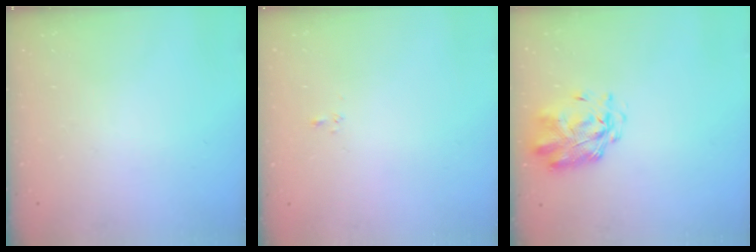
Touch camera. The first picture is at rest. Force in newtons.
{"total": 1.6, "press": 1.4, "slide": 0.8}
{"total": 2.6, "press": 2.5, "slide": 0.7}